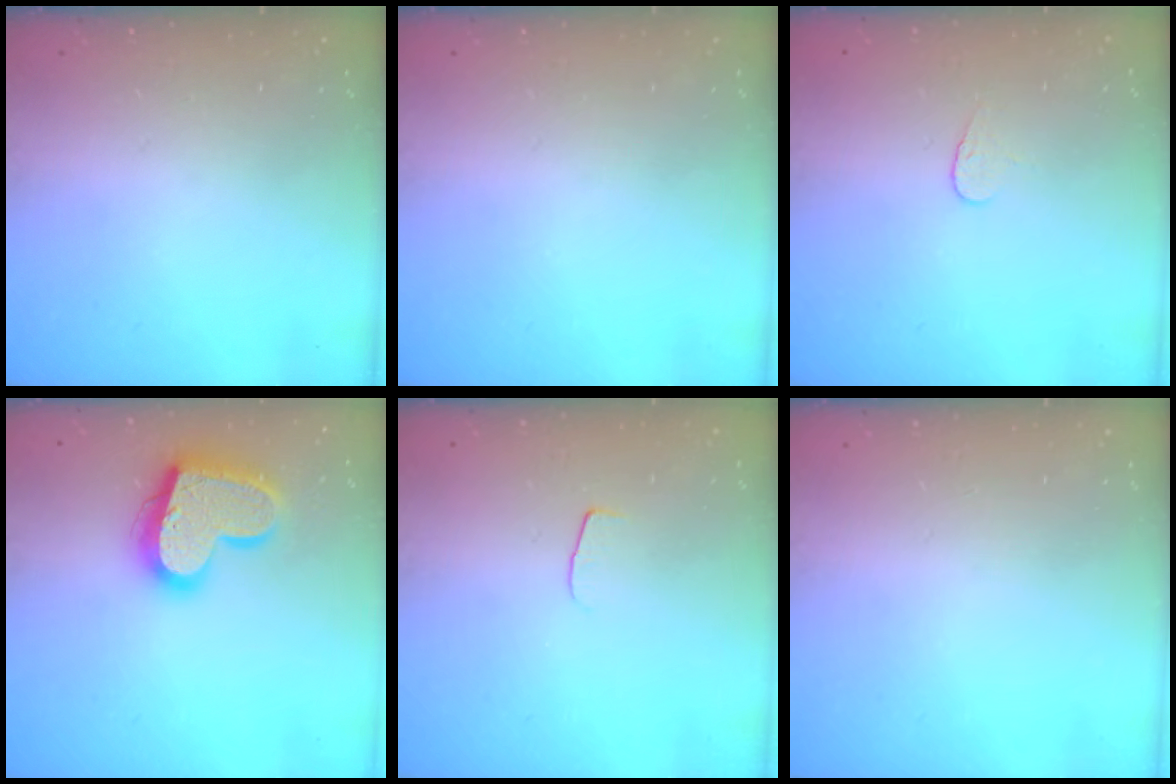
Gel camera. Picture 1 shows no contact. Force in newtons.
{"total": 0.0}
{"total": 4.3, "press": 4.3, "slide": 0.3}
{"total": 19.0, "press": 18.9, "slide": 1.6}
{"total": 4.3, "press": 4.3, "slide": 0.4}
{"total": 0.0}